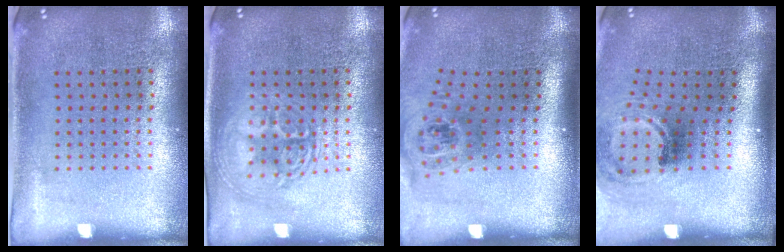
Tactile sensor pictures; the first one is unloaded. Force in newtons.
{"total": 2.0, "press": 1.9, "slide": 0.3}
{"total": 1.7, "press": 1.3, "slide": 1.1}
{"total": 2.0, "press": 1.3, "slide": 1.5}